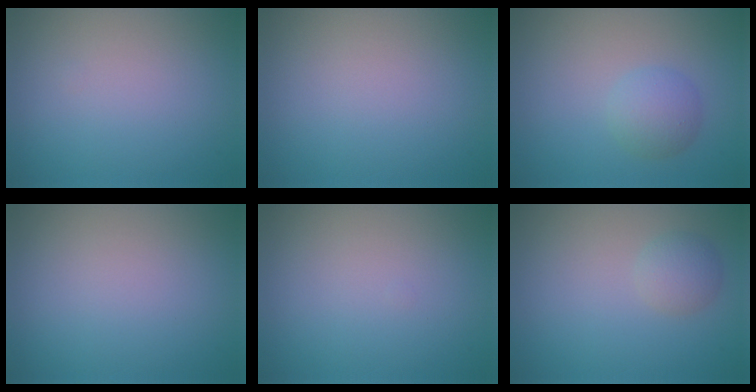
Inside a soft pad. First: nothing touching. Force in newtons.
{"total": 0.0}
{"total": 2.5, "press": 2.5, "slide": 0.1}
{"total": 0.0}
{"total": 0.0}
{"total": 1.8, "press": 1.8, "slide": 0.0}